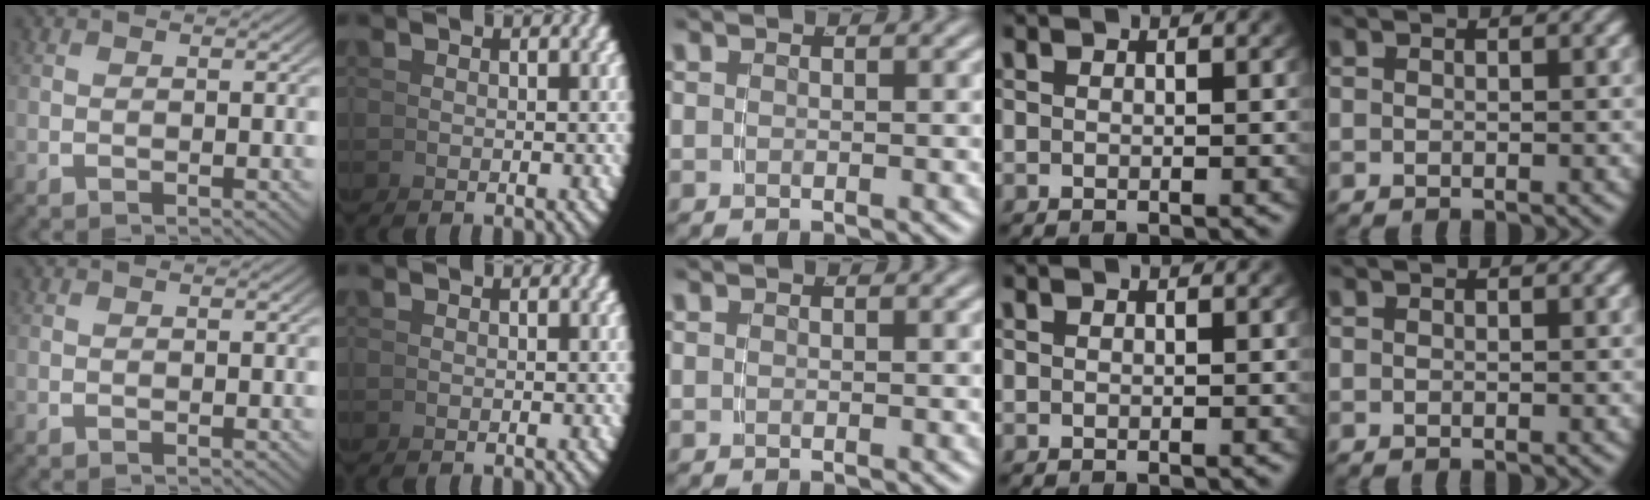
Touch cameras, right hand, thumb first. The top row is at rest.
{}